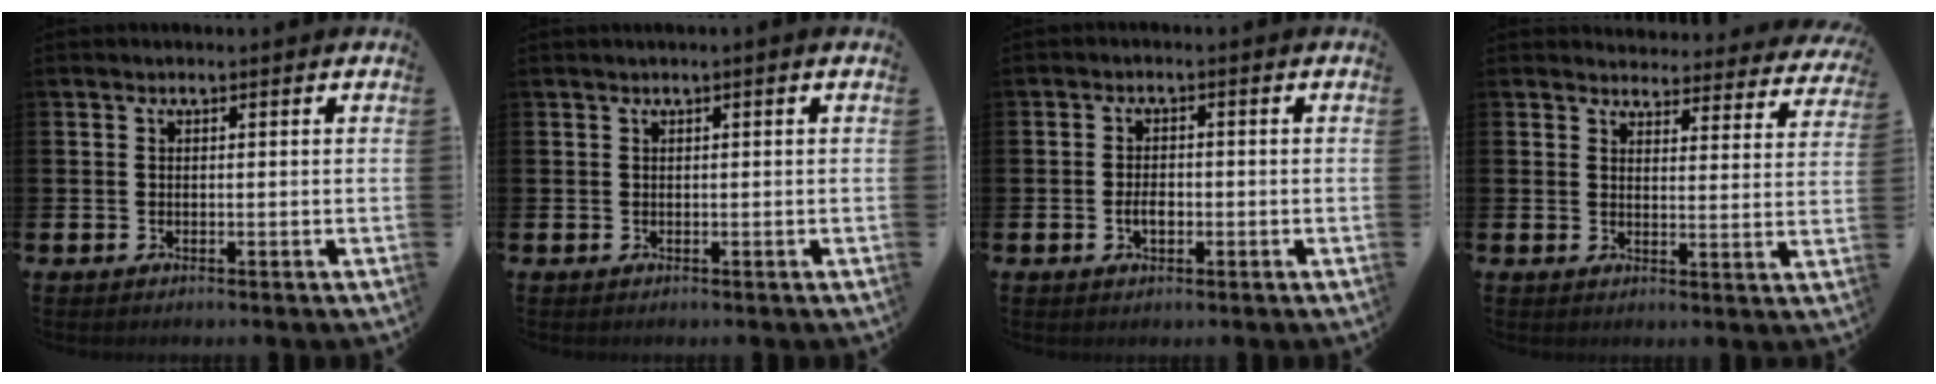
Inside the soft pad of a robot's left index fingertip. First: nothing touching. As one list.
[{"total": 0.5, "force": [0.0, -0.1, 0.5], "torque": [-0.012, 0.000, 0.001]}, {"total": 2.3, "force": [-0.5, 1.4, 1.8], "torque": [-0.022, -0.001, -0.013]}, {"total": 3.8, "force": [3.7, 1.0, 0.0], "torque": [-0.004, -0.031, 0.061]}]